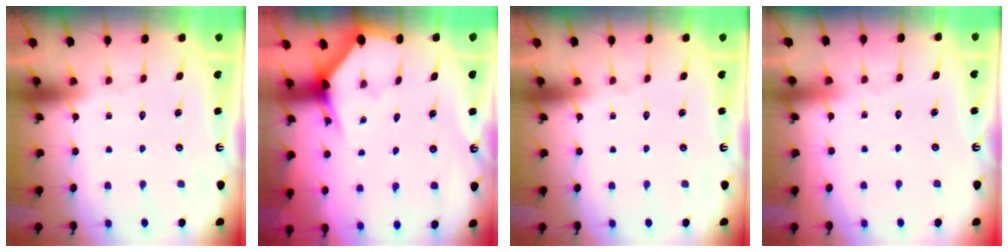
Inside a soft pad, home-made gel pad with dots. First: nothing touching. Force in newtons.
{"total": 3.0, "press": 3.0, "slide": 0.1}
{"total": 0.0}
{"total": 2.1, "press": 2.1, "slide": 0.2}